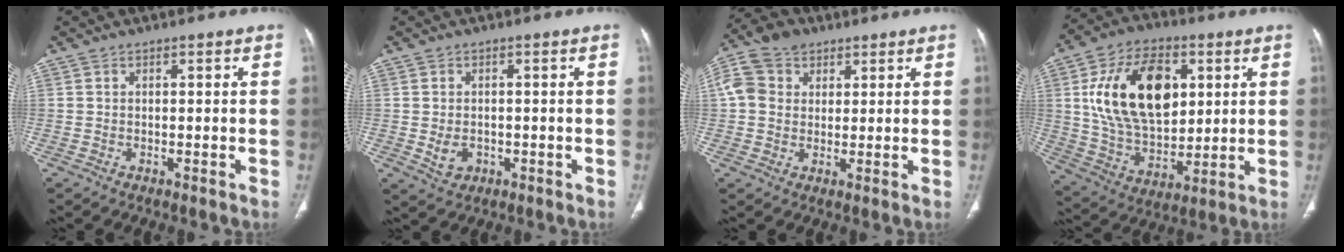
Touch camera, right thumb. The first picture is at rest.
{"total": 3.5, "force": [-0.7, 2.7, 2.1], "torque": [-0.027, 0.002, -0.003]}
{"total": 9.2, "force": [3.0, 7.6, 4.2], "torque": [-0.078, 0.016, 0.052]}
{"total": 21.9, "force": [5.6, 13.6, 16.2], "torque": [-0.247, -0.010, 0.105]}